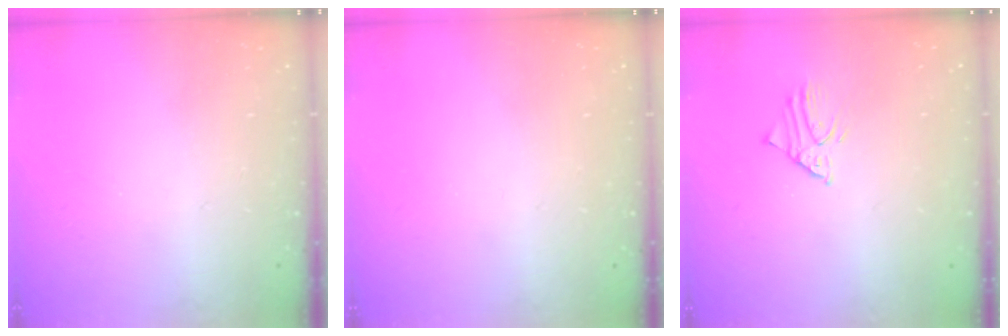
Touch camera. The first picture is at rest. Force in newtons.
{"total": 0.0}
{"total": 1.9, "press": 1.9, "slide": 0.1}